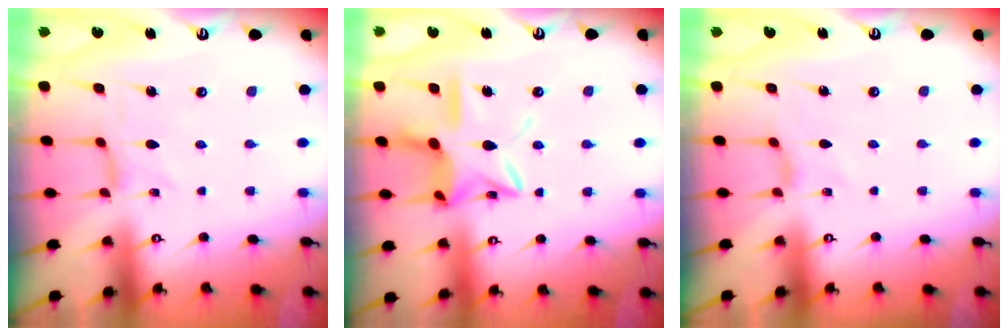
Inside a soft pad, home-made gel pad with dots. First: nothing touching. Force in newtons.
{"total": 16.4, "press": 16.4, "slide": 1.3}
{"total": 1.2, "press": 1.1, "slide": 0.4}